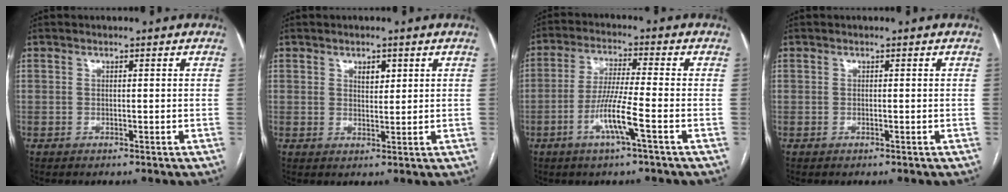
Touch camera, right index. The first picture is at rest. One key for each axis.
{"total": 2.5, "fx": 1.1, "fy": 1.5, "fz": 1.6, "tx": -0.023, "ty": 0.002, "tz": 0.019}
{"total": 7.8, "fx": -3.3, "fy": -0.3, "fz": 7.1, "tx": -0.141, "ty": -0.004, "tz": -0.065}
{"total": 0.0}